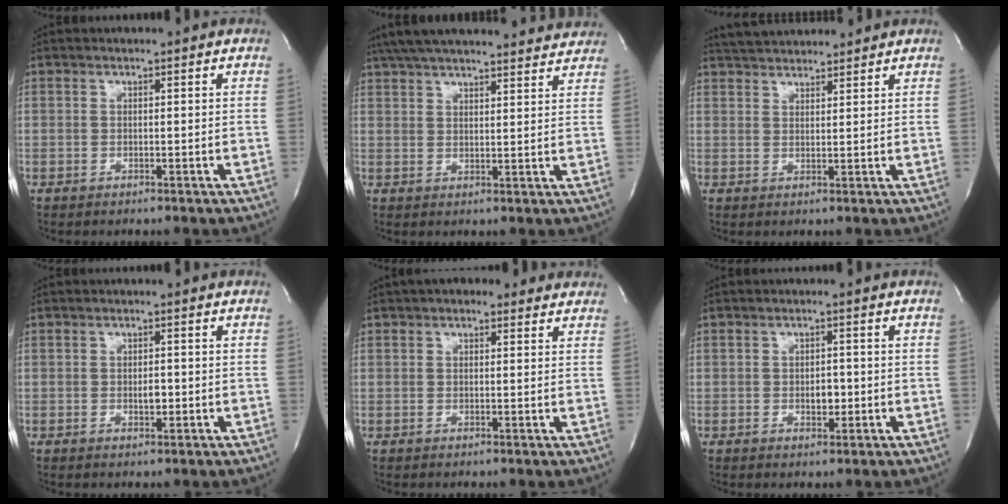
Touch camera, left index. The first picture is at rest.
{"total": 23.6, "force": [21.5, 3.6, 9.0], "torque": [-0.158, 0.022, 0.290]}
{"total": 7.5, "force": [7.0, 1.3, 2.1], "torque": [-0.042, 0.033, 0.115]}
{"total": 1.5, "force": [-0.4, 0.7, 1.3], "torque": [-0.026, -0.003, -0.004]}
{"total": 5.3, "force": [4.0, 2.4, 2.7], "torque": [-0.031, 0.027, 0.051]}
{"total": 2.3, "force": [-0.6, 1.3, 1.8], "torque": [-0.030, -0.001, -0.005]}